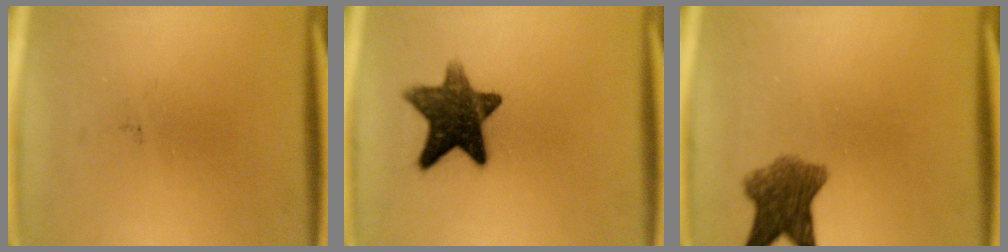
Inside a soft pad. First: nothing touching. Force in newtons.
{"total": 11.9}
{"total": 7.0}